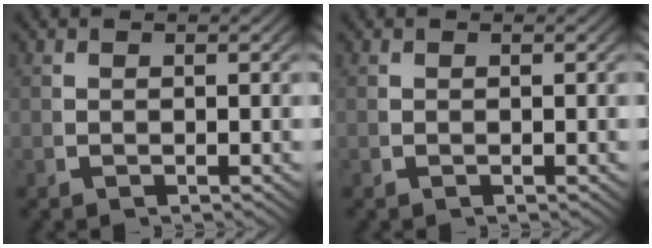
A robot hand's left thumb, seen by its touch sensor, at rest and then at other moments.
{"total": 0.0}